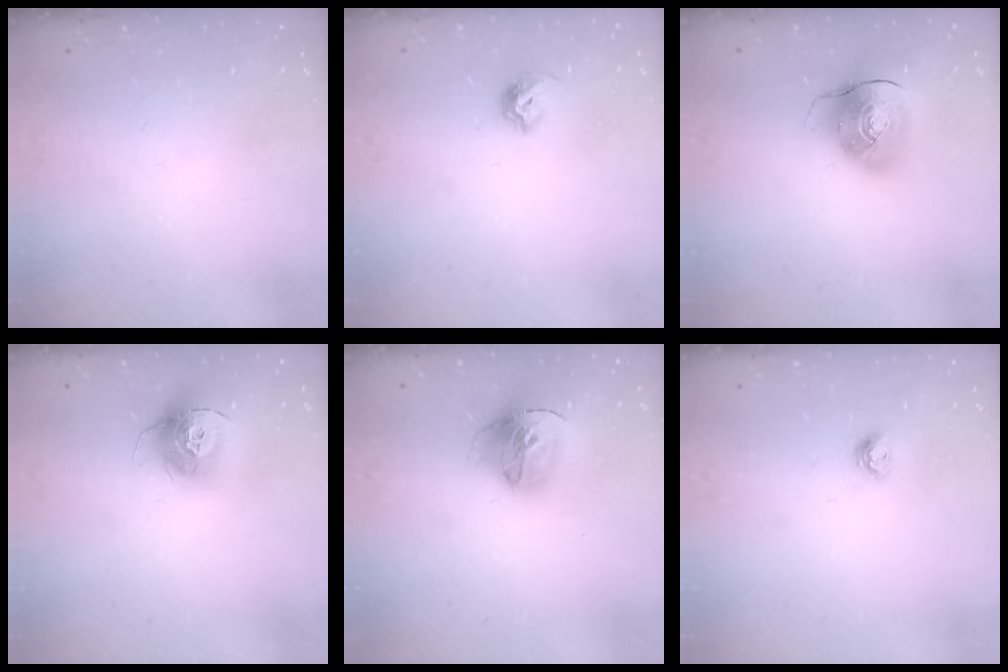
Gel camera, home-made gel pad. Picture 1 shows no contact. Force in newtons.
{"total": 7.7, "press": 7.7, "slide": 1.0}
{"total": 10.6, "press": 10.5, "slide": 1.8}
{"total": 13.0, "press": 13.0, "slide": 1.0}
{"total": 16.0, "press": 15.9, "slide": 1.7}
{"total": 5.6, "press": 5.5, "slide": 0.7}